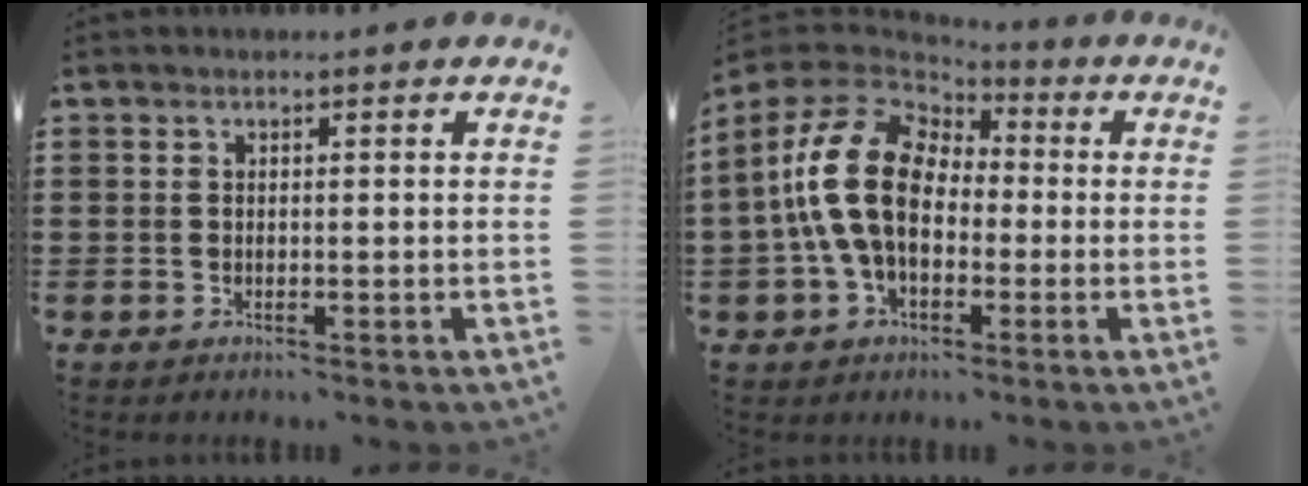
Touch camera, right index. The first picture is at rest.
{"total": 14.2, "force": [0.0, 9.2, 10.9], "torque": [-0.266, 0.011, -0.008]}